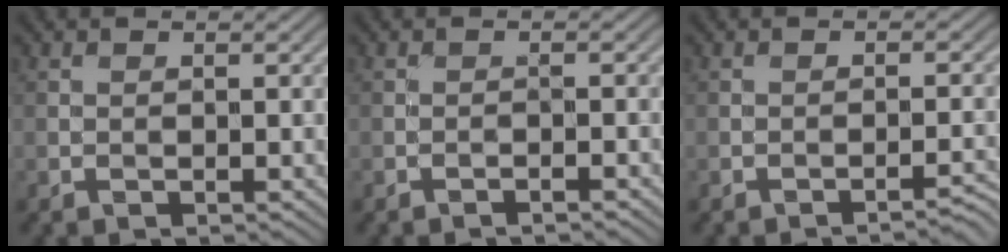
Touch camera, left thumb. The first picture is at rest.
{"total": 0.8, "force": [-0.7, -0.1, 0.3], "torque": [-0.004, 0.004, -0.016]}
{"total": 2.6, "force": [-2.1, 0.2, 1.4], "torque": [-0.018, 0.008, -0.036]}